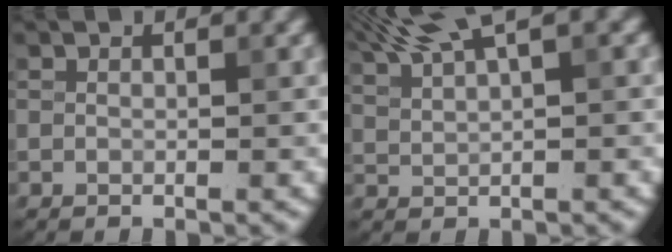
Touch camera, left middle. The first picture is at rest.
{"total": 6.3, "force": [4.6, 1.4, 4.0], "torque": [-0.076, 0.020, 0.069]}